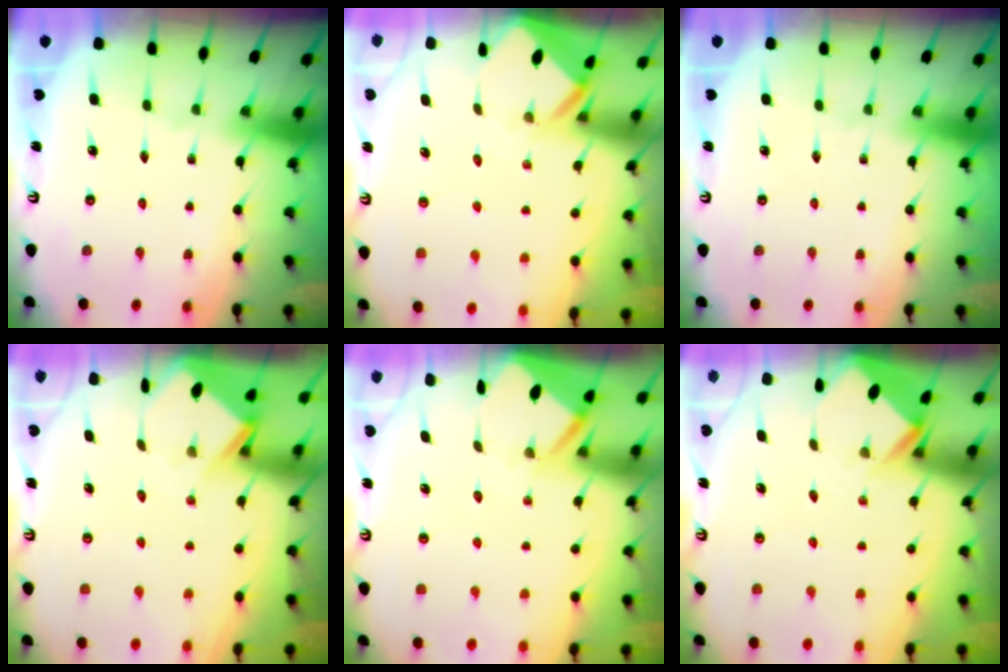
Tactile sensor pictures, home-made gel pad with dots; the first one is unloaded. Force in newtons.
{"total": 2.4, "press": 2.4, "slide": 0.1}
{"total": 0.0}
{"total": 3.9, "press": 3.9, "slide": 0.3}
{"total": 3.4, "press": 3.4, "slide": 0.3}
{"total": 2.8, "press": 2.8, "slide": 0.2}